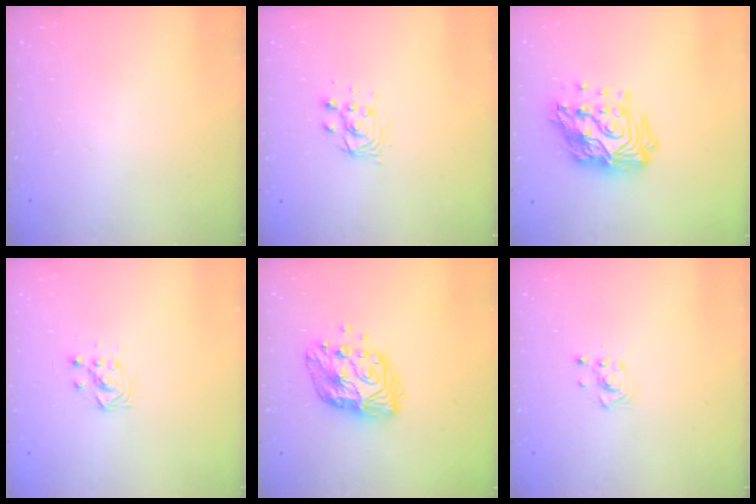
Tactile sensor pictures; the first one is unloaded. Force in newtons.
{"total": 5.8, "press": 5.8, "slide": 0.5}
{"total": 18.6, "press": 18.6, "slide": 1.4}
{"total": 3.6, "press": 3.6, "slide": 0.4}
{"total": 12.7, "press": 12.6, "slide": 1.0}
{"total": 2.8, "press": 2.8, "slide": 0.3}